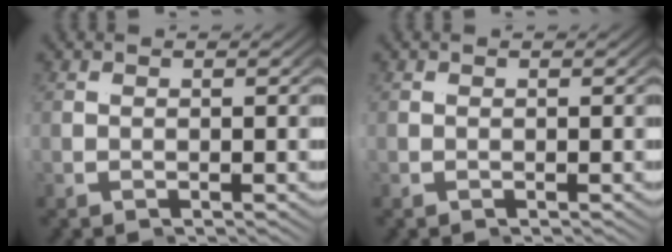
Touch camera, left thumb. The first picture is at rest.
{"total": 0.0}